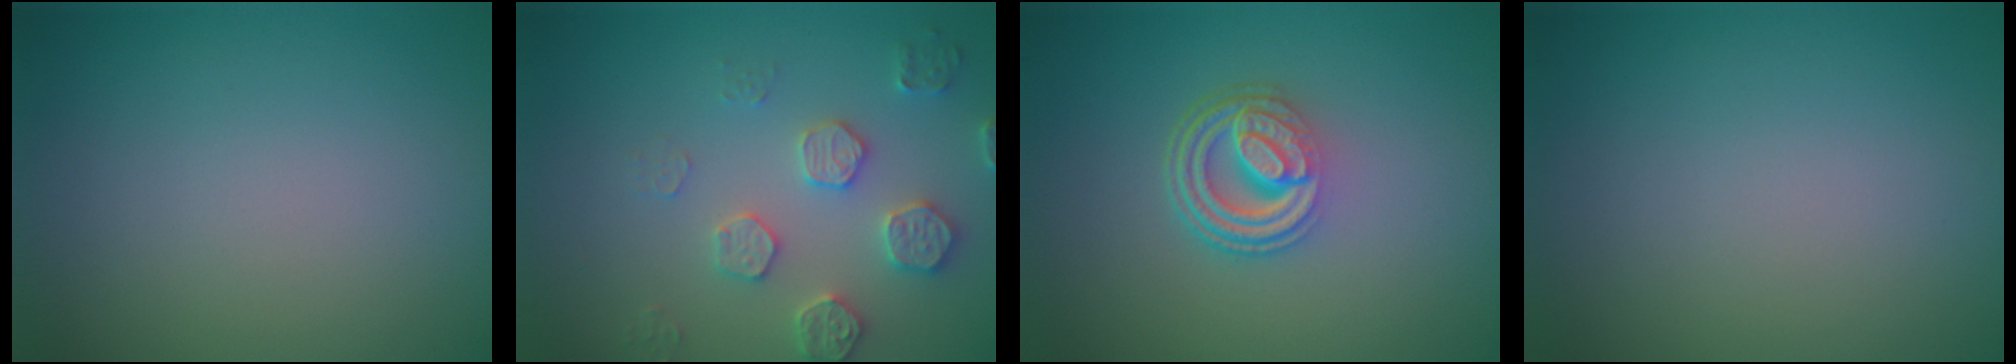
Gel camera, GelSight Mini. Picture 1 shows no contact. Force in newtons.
{"total": 3.6, "press": 3.5, "slide": 0.8}
{"total": 5.0, "press": 3.5, "slide": 3.6}
{"total": 0.0}